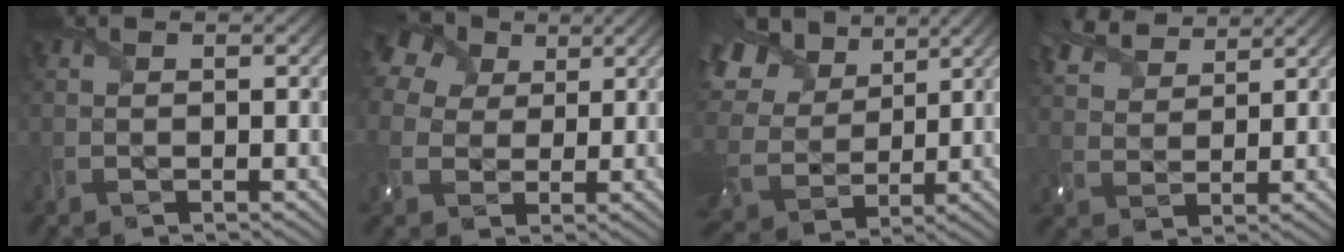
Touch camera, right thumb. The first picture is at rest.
{"total": 9.9, "force": [4.3, 7.2, 5.3], "torque": [-0.156, 0.031, 0.073]}
{"total": 13.7, "force": [6.1, 9.3, 7.9], "torque": [-0.237, 0.037, 0.119]}
{"total": 7.0, "force": [5.7, 2.8, 2.9], "torque": [-0.081, 0.018, 0.106]}